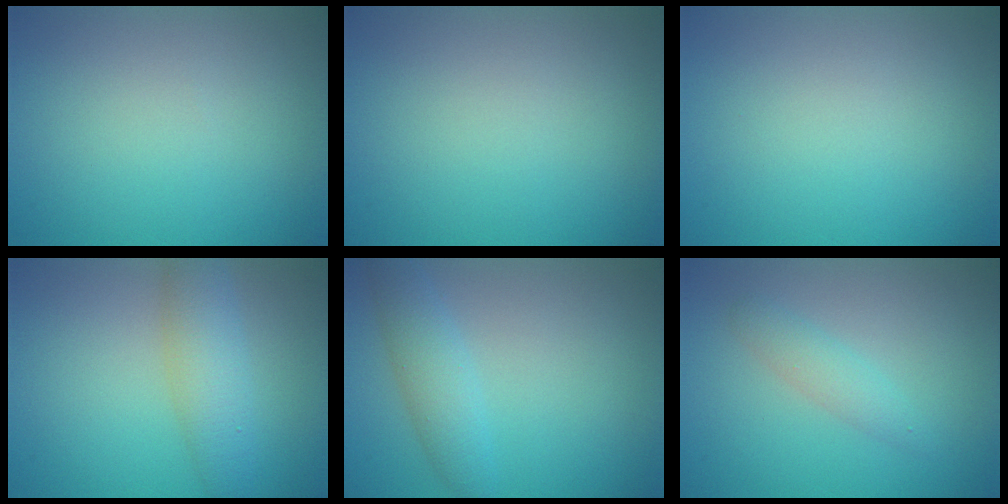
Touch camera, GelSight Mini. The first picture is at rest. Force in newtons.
{"total": 0.0}
{"total": 0.0}
{"total": 3.8, "press": 3.8, "slide": 0.0}
{"total": 2.9, "press": 2.9, "slide": 0.2}
{"total": 1.8, "press": 1.8, "slide": 0.0}